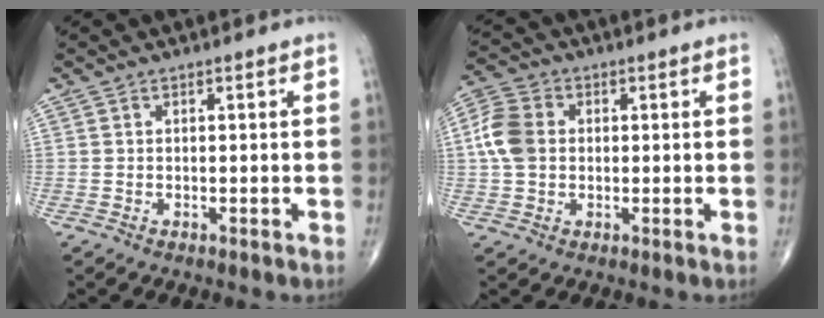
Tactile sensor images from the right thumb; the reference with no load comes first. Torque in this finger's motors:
{"motor_torque": [-0.27, 0.55, 0.53, -0.03, 0.06]}